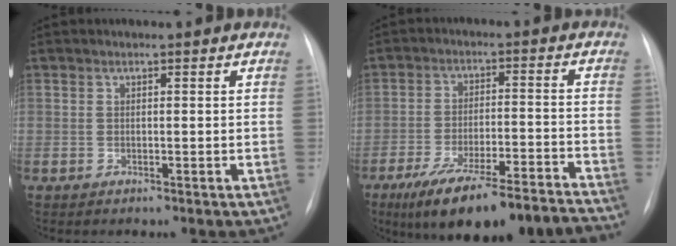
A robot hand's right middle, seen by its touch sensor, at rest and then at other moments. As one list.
[{"total": 17.6, "force": [-14.5, 1.8, 9.8], "torque": [-0.131, 0.002, -0.224]}]